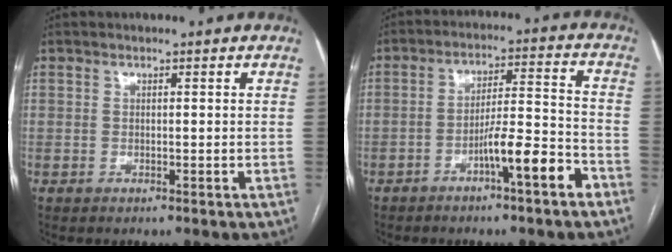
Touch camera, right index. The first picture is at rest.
{"total": 8.7, "force": [-4.9, 0.4, 7.2], "torque": [-0.113, 0.014, -0.077]}